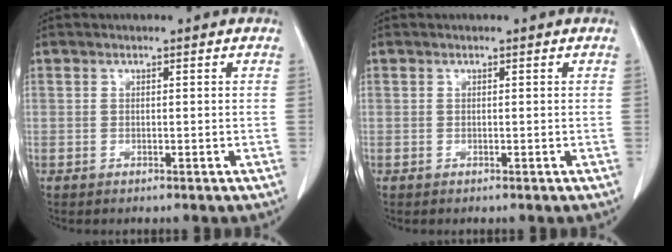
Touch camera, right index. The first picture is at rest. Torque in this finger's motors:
{"motor_torque": [0.00, 0.00, 0.00, 0.00]}